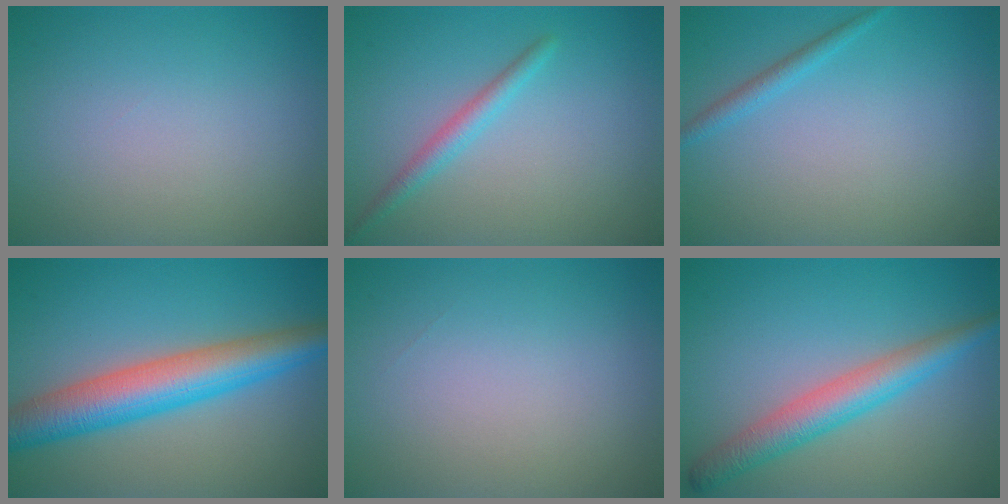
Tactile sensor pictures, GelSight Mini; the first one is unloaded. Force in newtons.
{"total": 1.9, "press": 1.9, "slide": 0.1}
{"total": 1.3, "press": 1.3, "slide": 0.1}
{"total": 7.5, "press": 7.5, "slide": 0.1}
{"total": 0.0}
{"total": 4.4, "press": 4.4, "slide": 0.1}